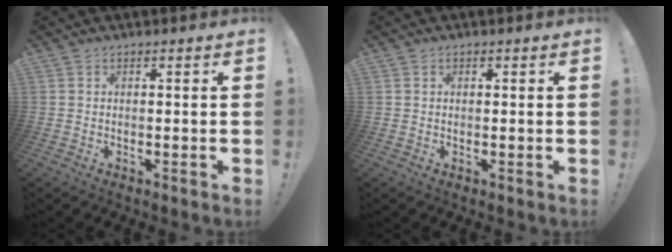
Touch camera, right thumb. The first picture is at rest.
{"total": 0.5, "force": [0.3, 0.4, 0.2], "torque": [0.001, -0.001, 0.004]}